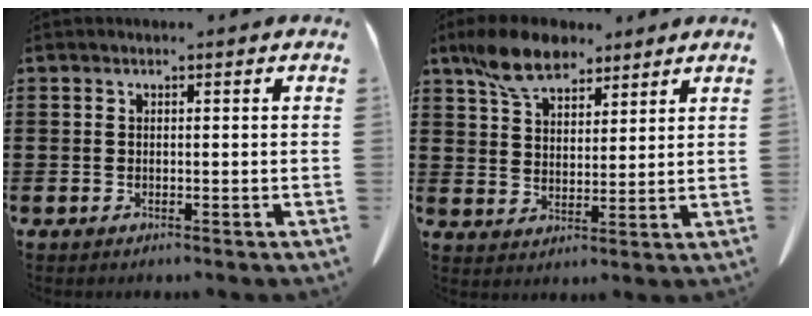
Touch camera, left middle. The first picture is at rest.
{"total": 8.6, "force": [6.6, 3.7, 4.2], "torque": [-0.104, -0.002, 0.125]}